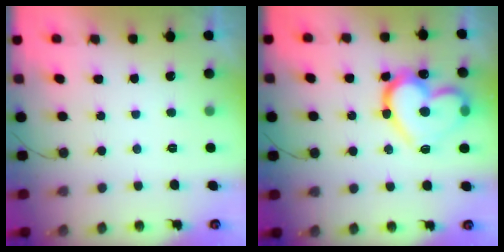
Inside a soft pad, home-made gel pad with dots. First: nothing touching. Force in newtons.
{"total": 20.7, "press": 20.7, "slide": 1.3}